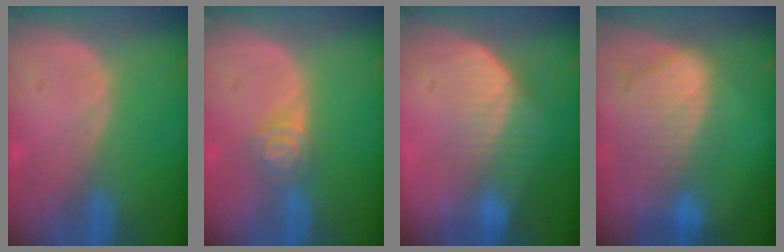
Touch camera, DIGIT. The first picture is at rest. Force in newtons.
{"total": 4.3, "press": 3.9, "slide": 1.9}
{"total": 7.3, "press": 6.3, "slide": 3.8}
{"total": 9.2, "press": 8.1, "slide": 4.3}